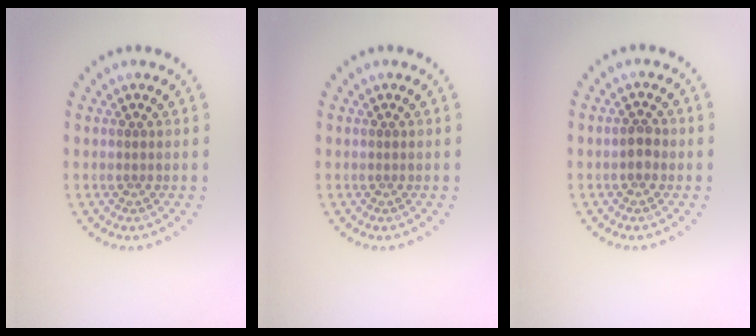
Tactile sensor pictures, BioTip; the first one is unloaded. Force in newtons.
{"total": 0.0}
{"total": 1.5, "press": 1.4, "slide": 0.2}